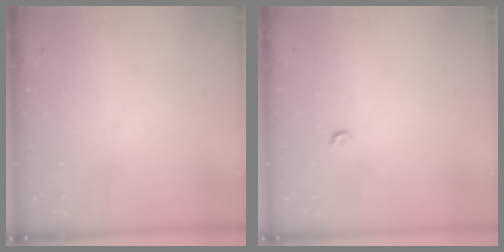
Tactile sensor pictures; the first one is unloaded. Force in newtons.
{"total": 3.2, "press": 3.2, "slide": 0.6}